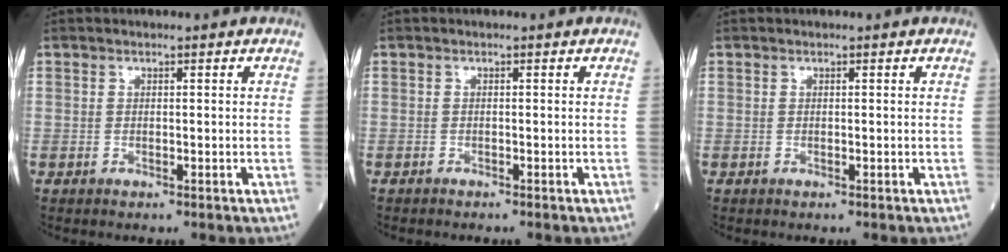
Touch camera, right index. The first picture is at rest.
{"total": 0.6, "force": [-0.6, 0.0, 0.1], "torque": [-0.005, -0.002, -0.013]}
{"total": 0.0}